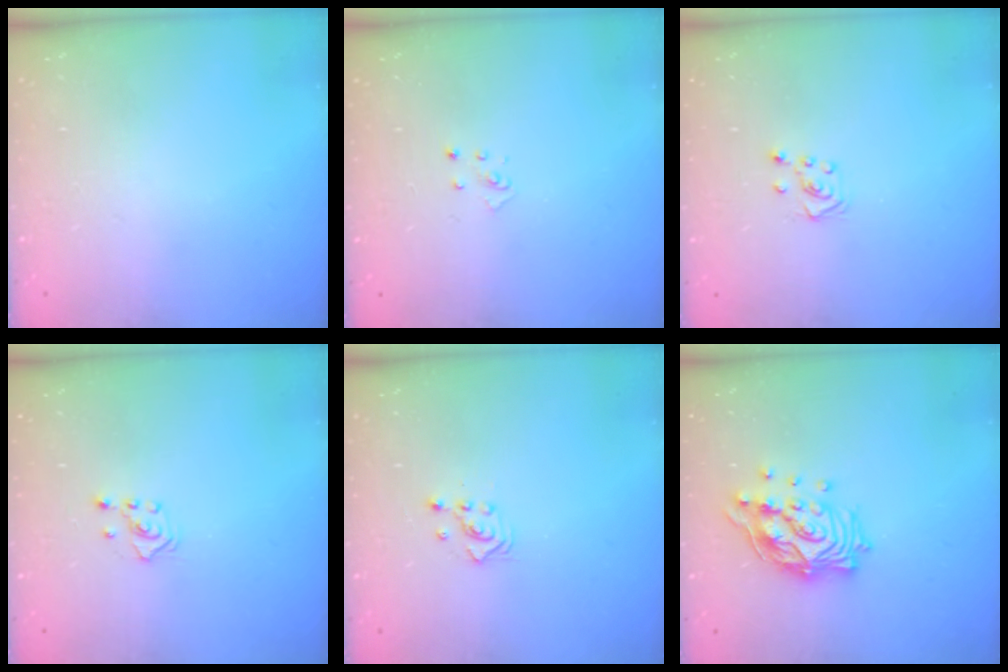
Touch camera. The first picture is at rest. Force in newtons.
{"total": 2.8, "press": 2.8, "slide": 0.3}
{"total": 3.2, "press": 3.2, "slide": 0.4}
{"total": 2.0, "press": 1.8, "slide": 0.9}
{"total": 2.3, "press": 2.3, "slide": 0.3}
{"total": 15.2, "press": 15.2, "slide": 1.1}